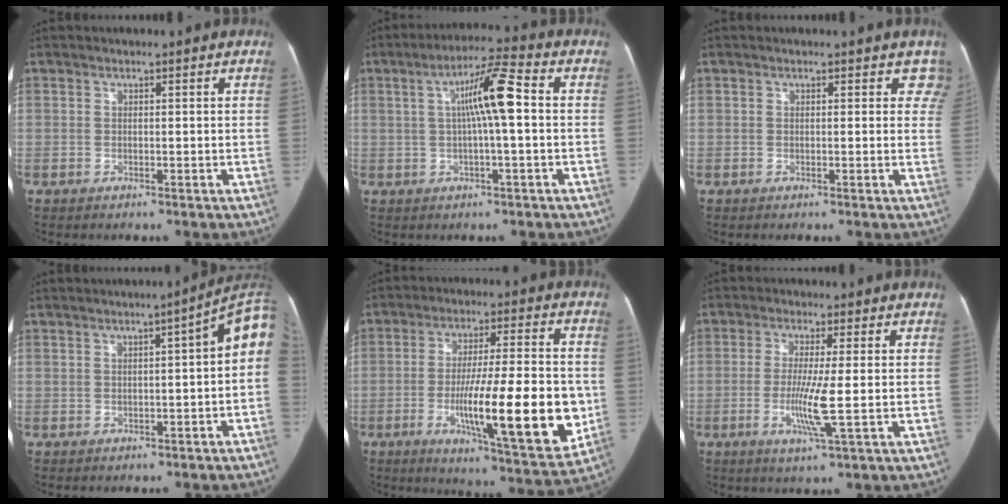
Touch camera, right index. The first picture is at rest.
{"total": 8.5, "force": [0.7, 0.4, 8.4], "torque": [-0.149, 0.022, 0.009]}
{"total": 3.5, "force": [2.8, 2.1, 0.6], "torque": [0.024, -0.003, 0.004]}
{"total": 7.5, "force": [0.8, 1.2, 7.4], "torque": [-0.085, 0.027, 0.000]}
{"total": 18.8, "force": [-4.0, 2.3, 18.3], "torque": [-0.263, -0.015, -0.052]}
{"total": 6.3, "force": [-1.1, -0.7, 6.1], "torque": [-0.123, -0.018, -0.023]}